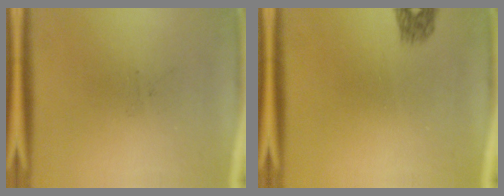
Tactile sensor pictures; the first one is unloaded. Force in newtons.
{"total": 1.6}